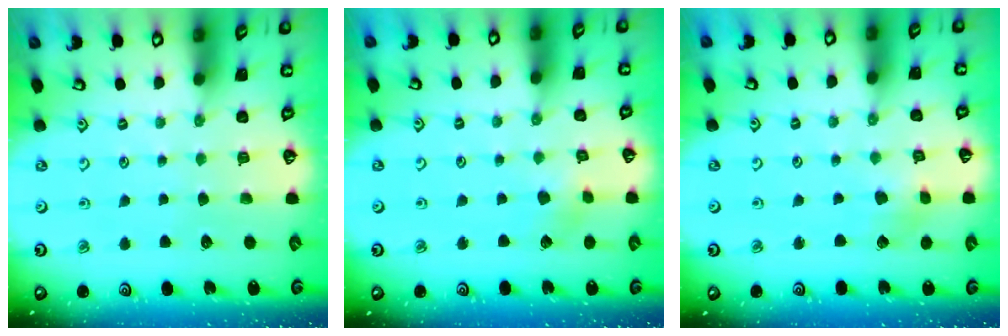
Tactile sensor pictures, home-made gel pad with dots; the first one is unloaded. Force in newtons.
{"total": 3.1, "press": 3.0, "slide": 0.8}
{"total": 3.0, "press": 3.0, "slide": 0.2}